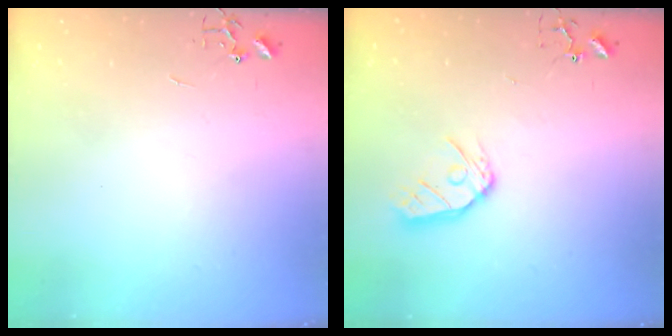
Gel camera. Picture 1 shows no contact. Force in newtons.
{"total": 10.7, "press": 10.6, "slide": 1.2}